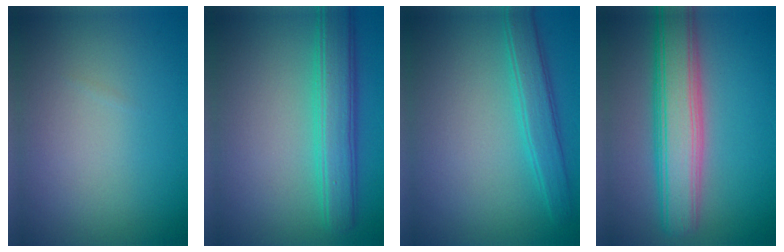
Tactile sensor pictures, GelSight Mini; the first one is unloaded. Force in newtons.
{"total": 5.2, "press": 5.2, "slide": 0.1}
{"total": 2.4, "press": 2.4, "slide": 0.2}
{"total": 7.3, "press": 7.3, "slide": 0.4}